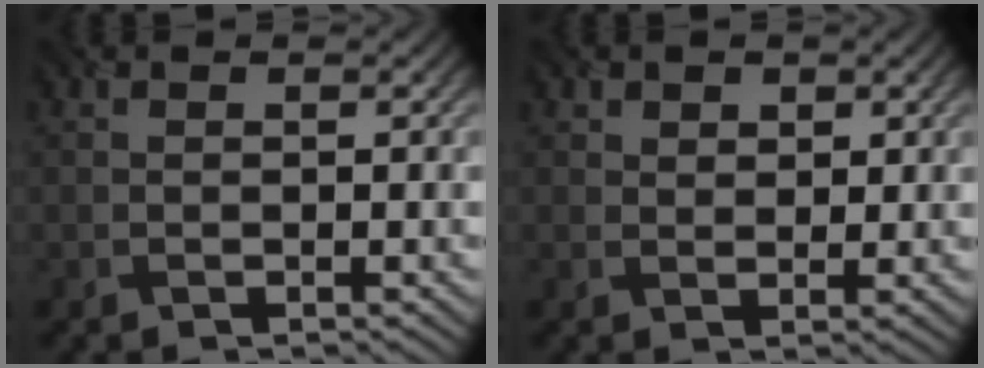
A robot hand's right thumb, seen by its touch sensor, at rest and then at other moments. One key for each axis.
{"total": 2.2, "fx": 1.4, "fy": 1.5, "fz": 0.8, "tx": -0.015, "ty": -0.009, "tz": 0.027}